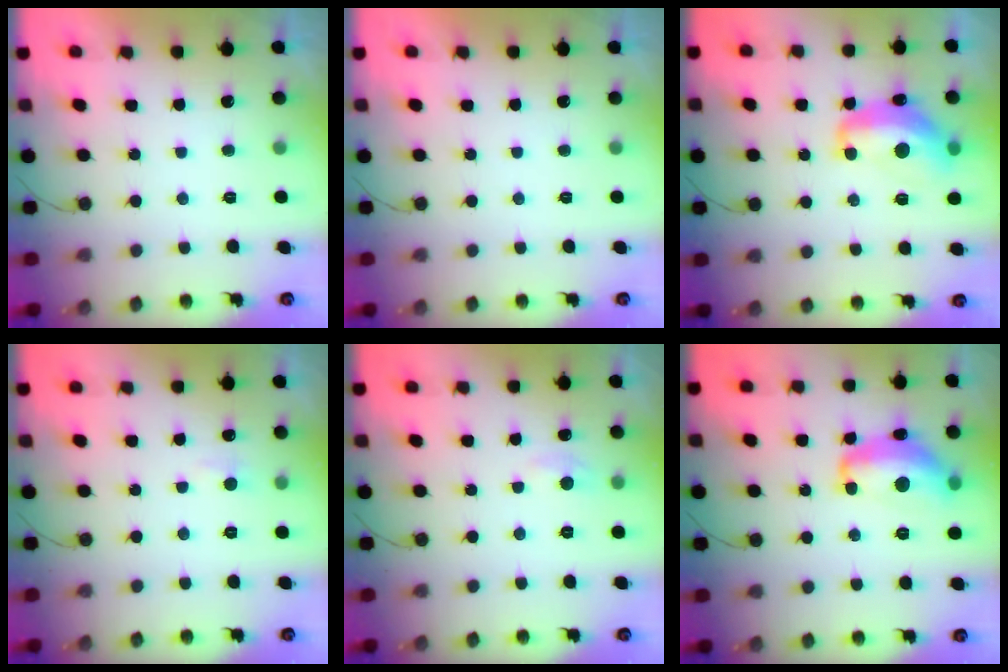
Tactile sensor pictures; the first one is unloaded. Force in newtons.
{"total": 0.0}
{"total": 13.7, "press": 13.7, "slide": 0.8}
{"total": 4.2, "press": 4.2, "slide": 0.5}
{"total": 3.9, "press": 3.9, "slide": 0.5}
{"total": 13.6, "press": 13.5, "slide": 1.1}